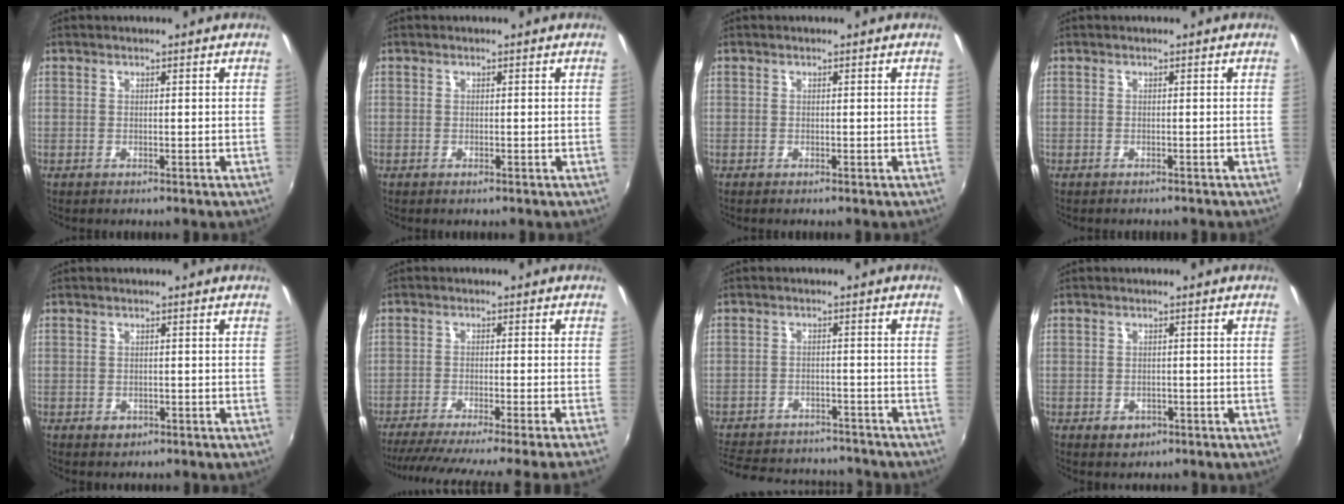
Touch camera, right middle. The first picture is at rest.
{"total": 0.0}
{"total": 0.0}
{"total": 1.2, "force": [-1.1, 0.3, 0.3], "torque": [-0.009, -0.007, -0.016]}
{"total": 1.7, "force": [-0.8, 1.3, 0.7], "torque": [-0.014, -0.003, -0.010]}
{"total": 13.9, "force": [-12.4, -2.8, 5.7], "torque": [-0.113, -0.032, -0.190]}
{"total": 19.0, "force": [-16.2, 7.3, 6.7], "torque": [-0.160, 0.014, -0.220]}
{"total": 2.9, "force": [-1.4, 2.2, 1.3], "torque": [-0.027, -0.004, -0.016]}